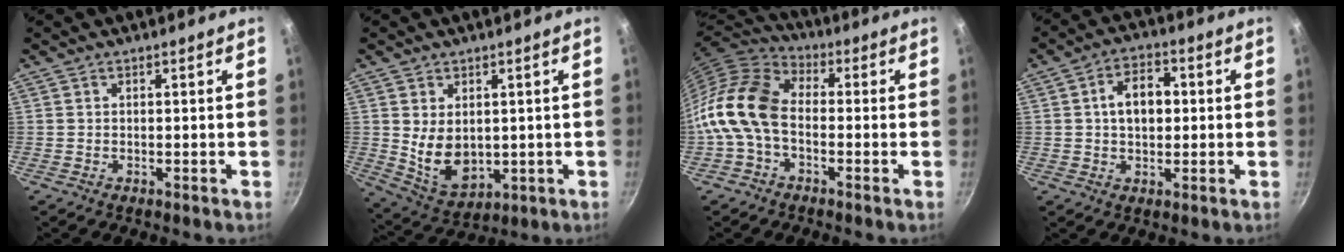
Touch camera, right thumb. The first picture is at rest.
{"total": 9.2, "force": [0.9, 6.3, 6.7], "torque": [-0.100, -0.022, 0.043]}
{"total": 13.1, "force": [-2.6, 8.5, 9.6], "torque": [-0.176, 0.040, -0.074]}
{"total": 8.0, "force": [0.8, 5.2, 6.0], "torque": [-0.071, 0.017, 0.008]}